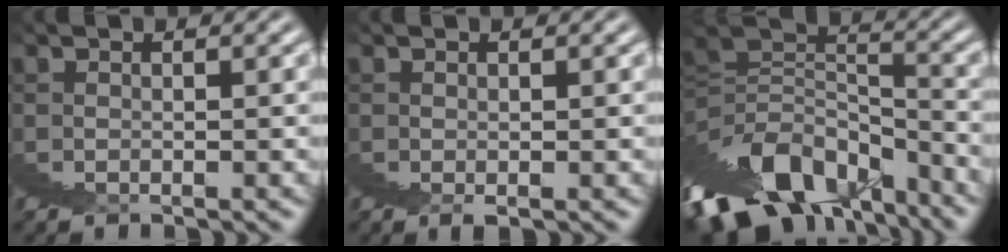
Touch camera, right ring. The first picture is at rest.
{"total": 1.7, "force": [1.0, -1.4, 0.2], "torque": [0.015, 0.020, 0.009]}
{"total": 8.0, "force": [-4.9, 3.2, 5.4], "torque": [-0.058, 0.001, -0.084]}